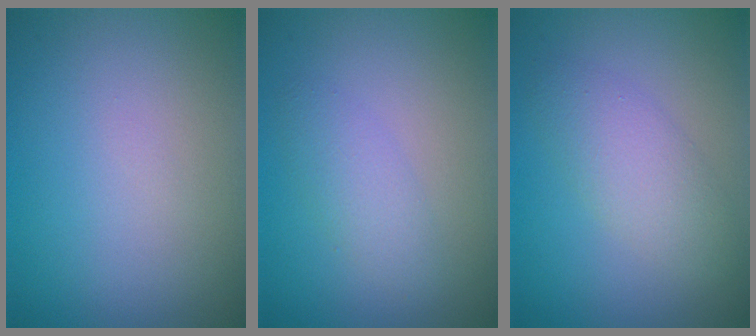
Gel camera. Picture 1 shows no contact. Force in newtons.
{"total": 2.0, "press": 2.0, "slide": 0.0}
{"total": 3.3, "press": 3.3, "slide": 0.1}